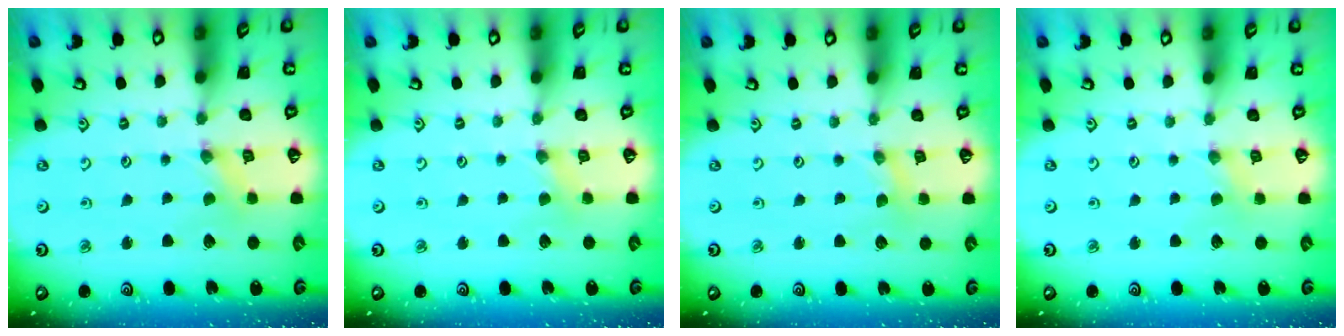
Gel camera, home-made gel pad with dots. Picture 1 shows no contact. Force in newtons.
{"total": 2.5, "press": 2.4, "slide": 0.4}
{"total": 0.0}
{"total": 0.9, "press": 0.9, "slide": 0.2}